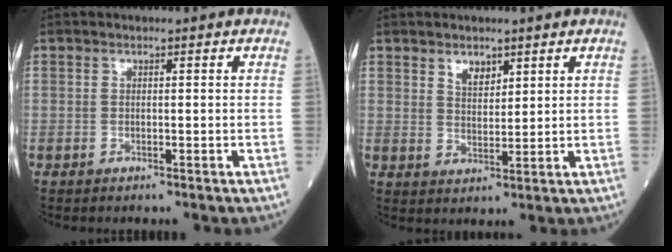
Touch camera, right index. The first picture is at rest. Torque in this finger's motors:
{"motor_torque": [0.04, 0.03, 0.01, 0.02]}